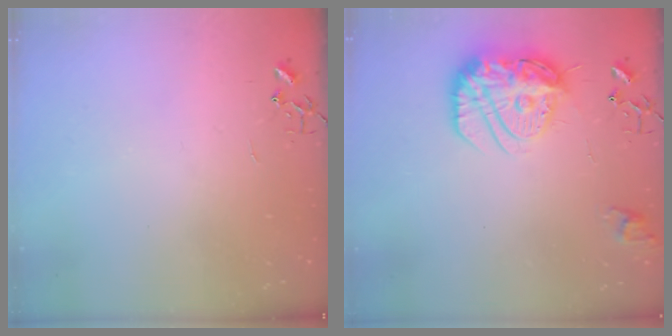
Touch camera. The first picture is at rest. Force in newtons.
{"total": 16.5, "press": 16.5, "slide": 1.6}